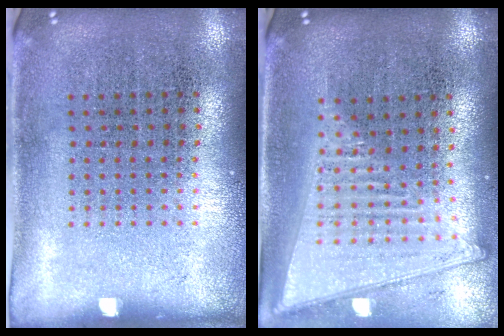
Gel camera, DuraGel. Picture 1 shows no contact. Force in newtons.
{"total": 1.9, "press": 1.7, "slide": 0.9}